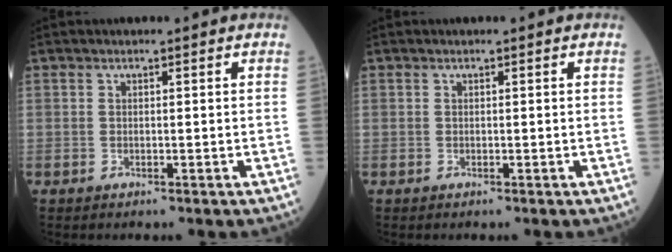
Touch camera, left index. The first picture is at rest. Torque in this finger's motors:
{"motor_torque": [-0.02, -0.03, 0.01, 0.00]}